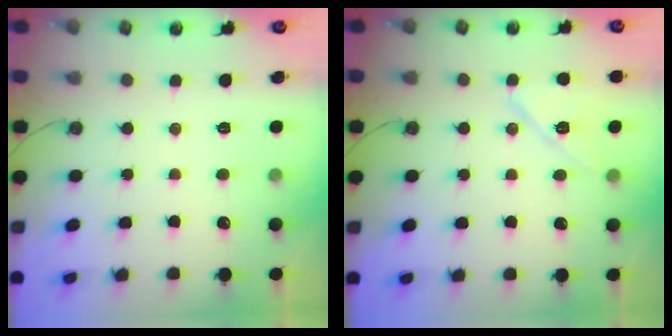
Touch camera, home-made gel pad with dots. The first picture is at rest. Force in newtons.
{"total": 9.4, "press": 9.4, "slide": 0.7}